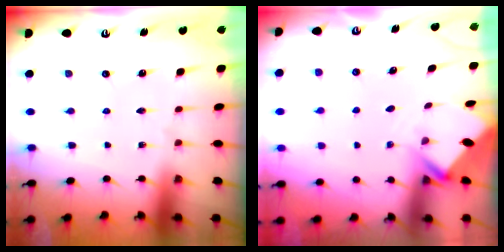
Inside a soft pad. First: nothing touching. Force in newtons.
{"total": 2.2, "press": 2.2, "slide": 0.1}